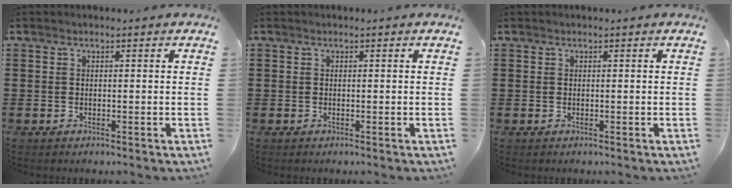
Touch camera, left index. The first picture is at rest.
{"total": 0.0}
{"total": 0.0}